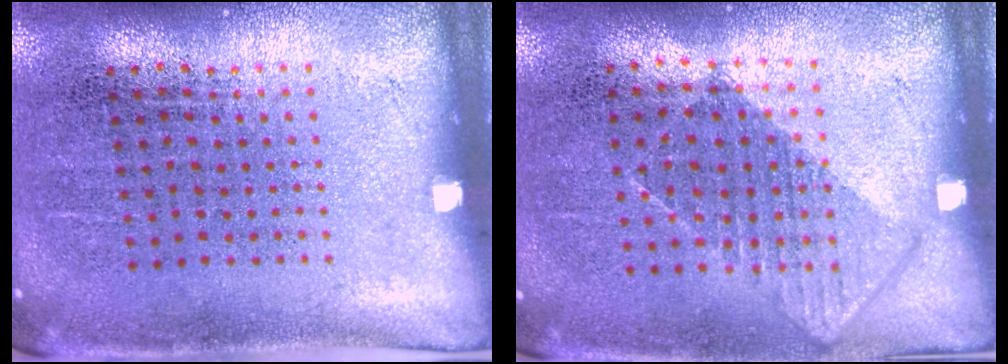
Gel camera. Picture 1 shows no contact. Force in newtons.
{"total": 0.8, "press": 0.7, "slide": 0.3}